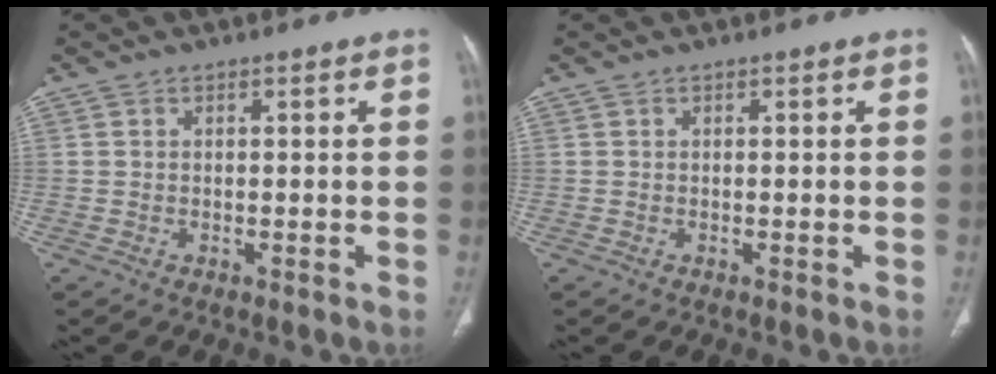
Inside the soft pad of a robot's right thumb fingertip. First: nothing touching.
{"total": 0.0}